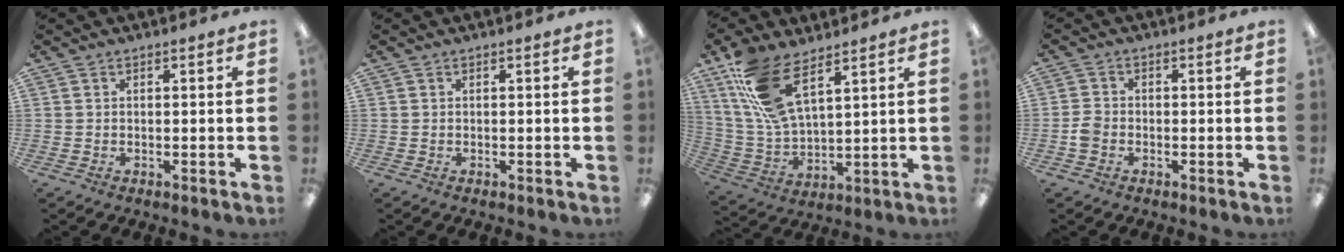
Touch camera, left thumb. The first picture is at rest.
{"total": 0.0}
{"total": 15.0, "force": [9.7, 5.7, 10.0], "torque": [-0.227, -0.033, 0.177]}
{"total": 3.1, "force": [-1.2, 2.3, 1.6], "torque": [-0.026, 0.009, -0.022]}